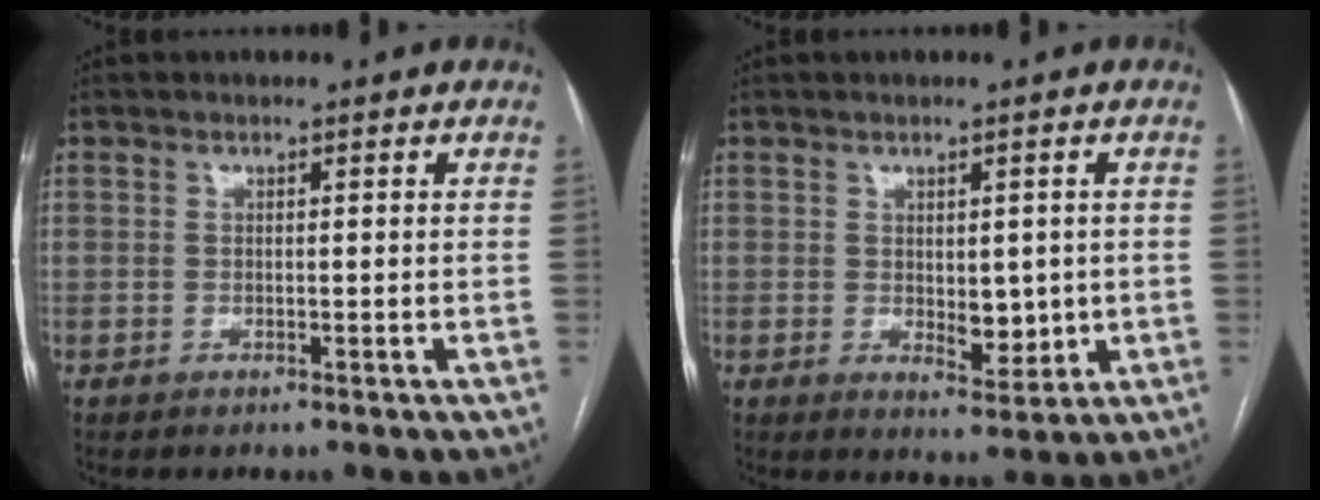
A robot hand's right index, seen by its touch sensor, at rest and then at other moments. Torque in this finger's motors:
{"motor_torque": [0.37, 0.44, 0.03, 0.04]}